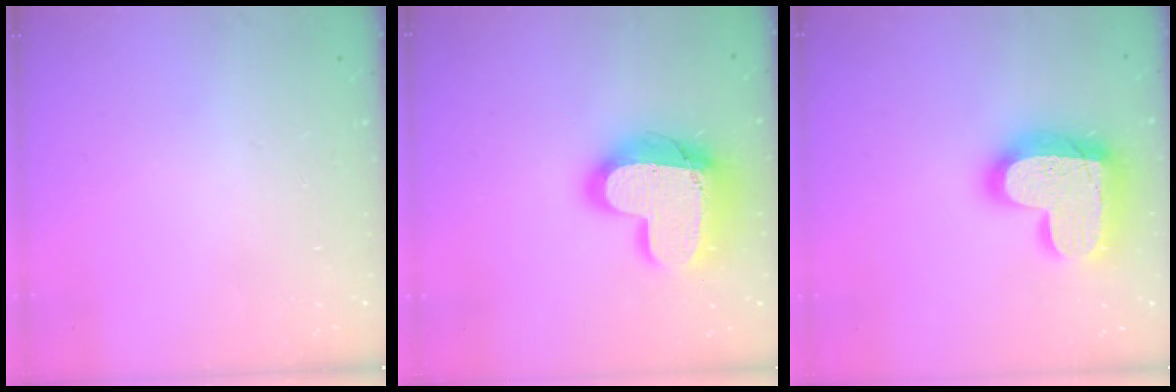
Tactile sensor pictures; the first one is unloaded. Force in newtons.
{"total": 18.9, "press": 18.8, "slide": 1.5}
{"total": 21.5, "press": 21.5, "slide": 1.6}